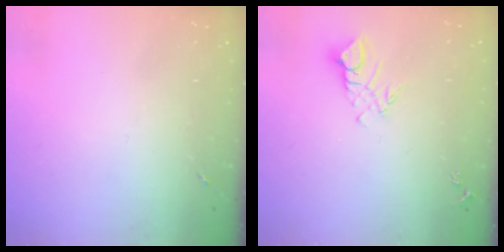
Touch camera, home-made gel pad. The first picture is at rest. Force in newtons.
{"total": 7.9, "press": 7.8, "slide": 0.8}